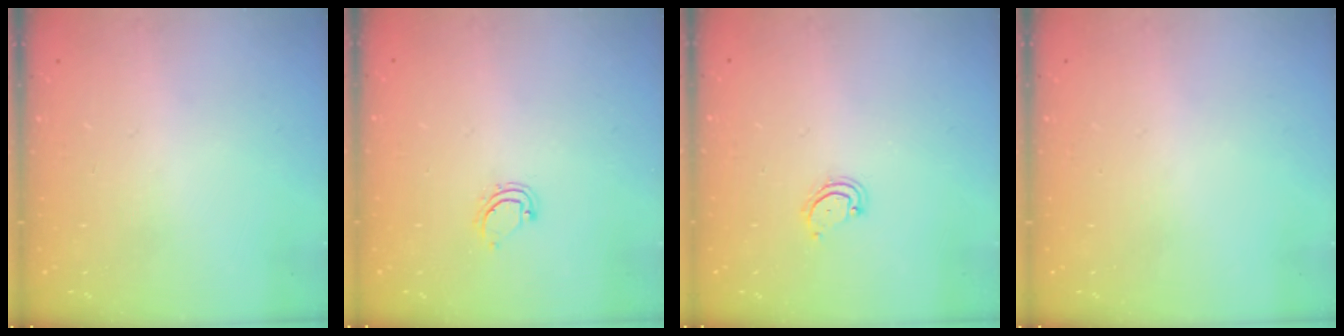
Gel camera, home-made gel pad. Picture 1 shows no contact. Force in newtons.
{"total": 4.2, "press": 4.2, "slide": 0.4}
{"total": 4.0, "press": 3.9, "slide": 0.4}
{"total": 0.0}